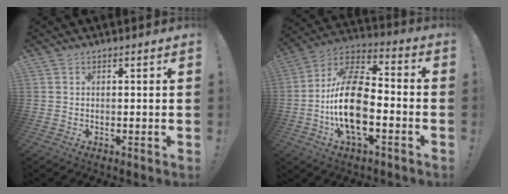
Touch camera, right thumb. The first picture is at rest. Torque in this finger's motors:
{"motor_torque": [2.43, 2.58, 1.52, -1.25, 0.63]}